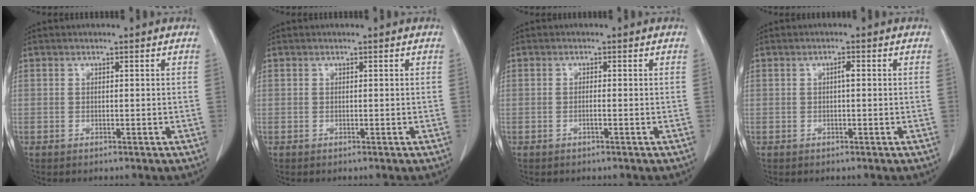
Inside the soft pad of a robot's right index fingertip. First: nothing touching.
{"total": 0.0}
{"total": 0.8, "force": [-0.3, 0.0, 0.7], "torque": [-0.014, 0.001, -0.004]}
{"total": 1.0, "force": [0.1, 0.2, 1.0], "torque": [-0.018, 0.003, 0.001]}